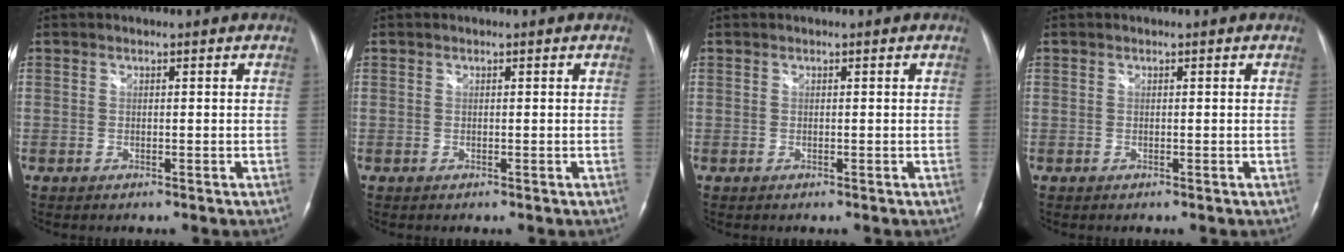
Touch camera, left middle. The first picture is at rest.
{"total": 0.0}
{"total": 0.0}
{"total": 0.0}